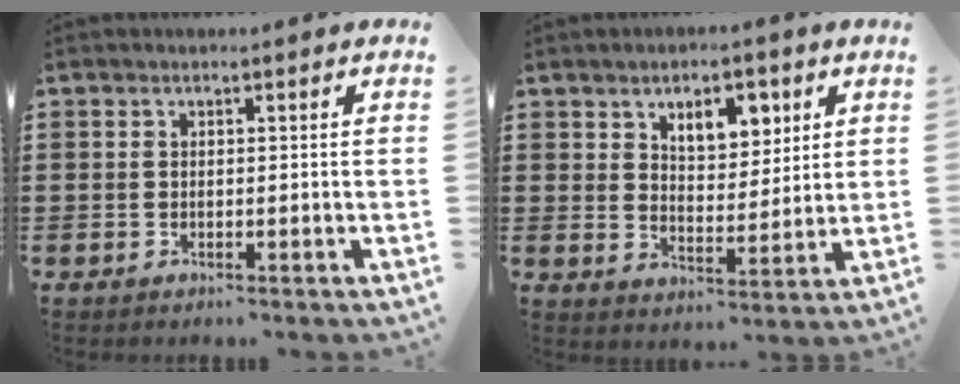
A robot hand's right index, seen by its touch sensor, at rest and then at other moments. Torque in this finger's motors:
{"motor_torque": [0.81, 0.59, 0.52, 0.06]}